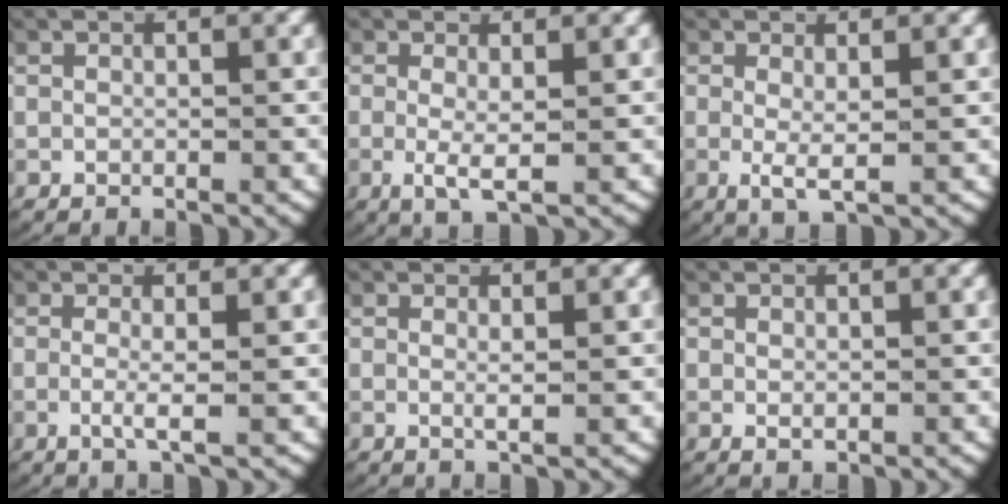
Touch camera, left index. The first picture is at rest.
{"total": 2.7, "force": [-0.3, 0.6, 2.6], "torque": [-0.063, -0.021, 0.005]}
{"total": 2.4, "force": [0.0, 0.6, 2.3], "torque": [-0.058, -0.020, 0.008]}
{"total": 1.9, "force": [-0.3, 0.1, 1.9], "torque": [-0.052, -0.014, -0.001]}
{"total": 1.1, "force": [0.3, -0.1, 1.0], "torque": [-0.028, -0.011, 0.009]}
{"total": 0.5, "force": [0.0, 0.3, 0.5], "torque": [-0.014, -0.008, 0.006]}